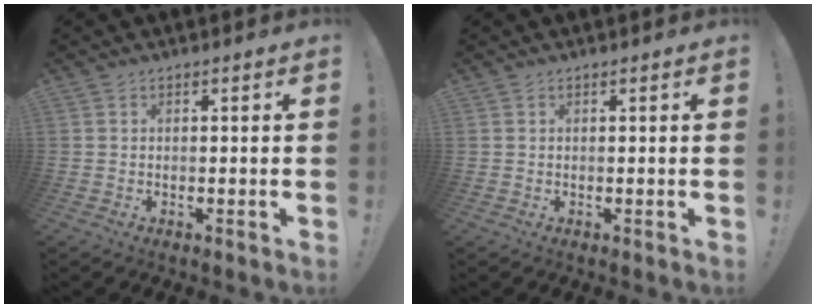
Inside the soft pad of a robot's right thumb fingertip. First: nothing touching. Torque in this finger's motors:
{"motor_torque": [0.01, 0.08, -0.74, 0.09, -0.33]}